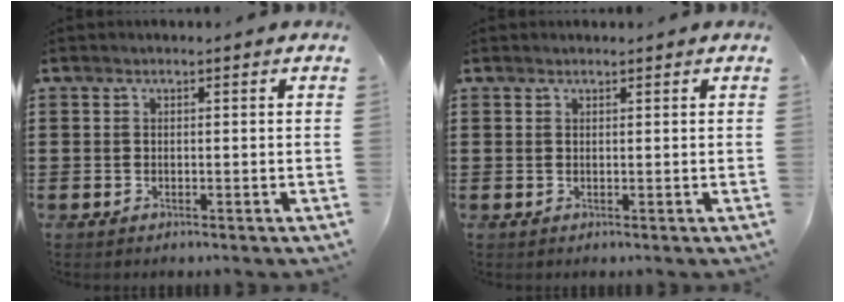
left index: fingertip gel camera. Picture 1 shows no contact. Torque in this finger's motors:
{"motor_torque": [1.37, -0.78, -0.05, 0.00]}